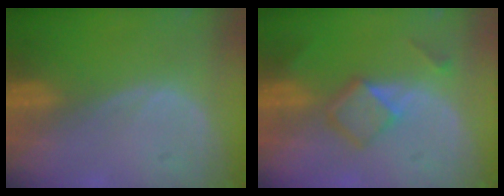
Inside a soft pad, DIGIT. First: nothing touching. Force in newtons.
{"total": 5.0, "press": 4.6, "slide": 1.9}